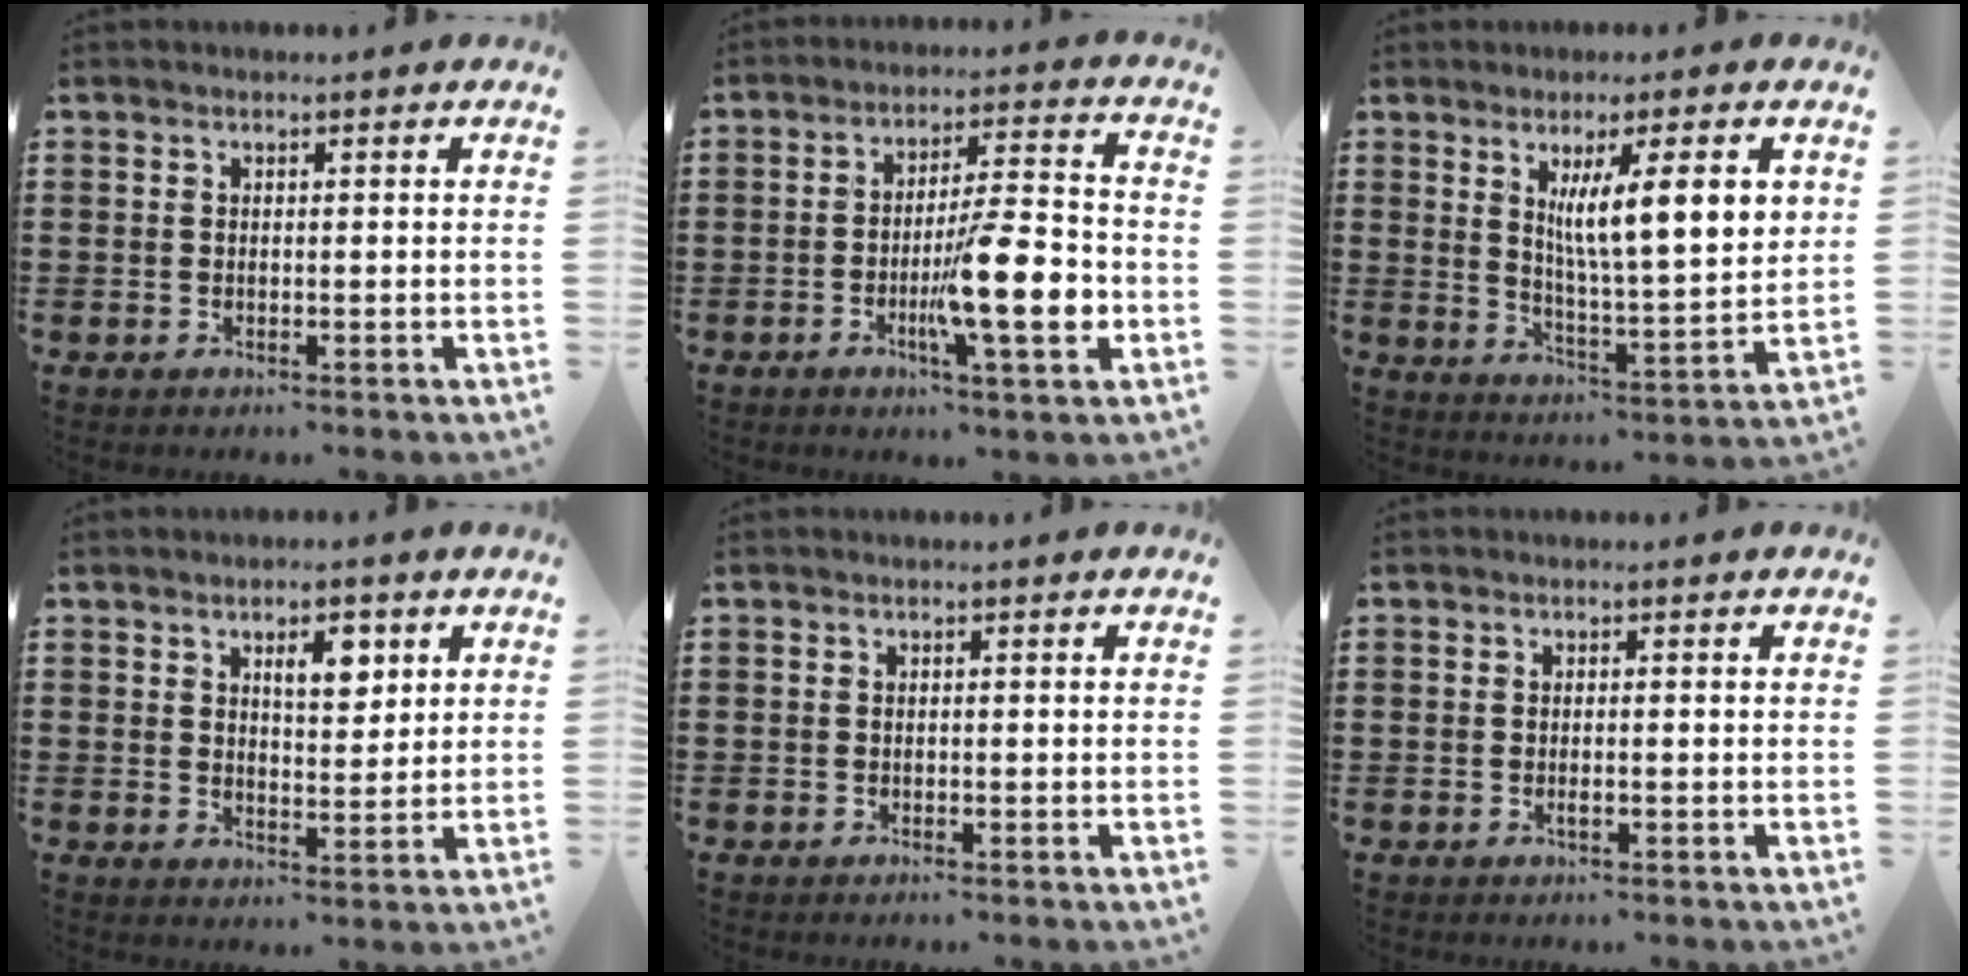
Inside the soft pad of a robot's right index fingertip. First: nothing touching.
{"total": 12.6, "force": [-3.7, 2.1, 11.9], "torque": [-0.188, -0.007, -0.065]}
{"total": 9.8, "force": [3.8, 1.5, 8.9], "torque": [-0.152, -0.013, 0.058]}
{"total": 5.0, "force": [2.4, 2.1, 3.9], "torque": [-0.059, 0.000, 0.035]}
{"total": 0.0}
{"total": 0.9, "force": [-0.4, 0.0, 0.8], "torque": [-0.015, -0.004, -0.006]}